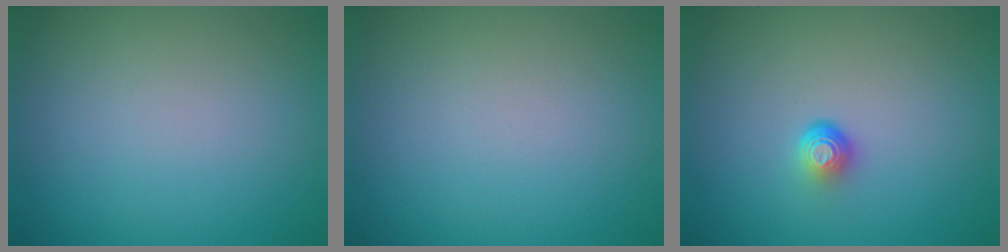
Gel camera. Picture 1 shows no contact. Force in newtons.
{"total": 0.0}
{"total": 1.9, "press": 1.1, "slide": 1.5}